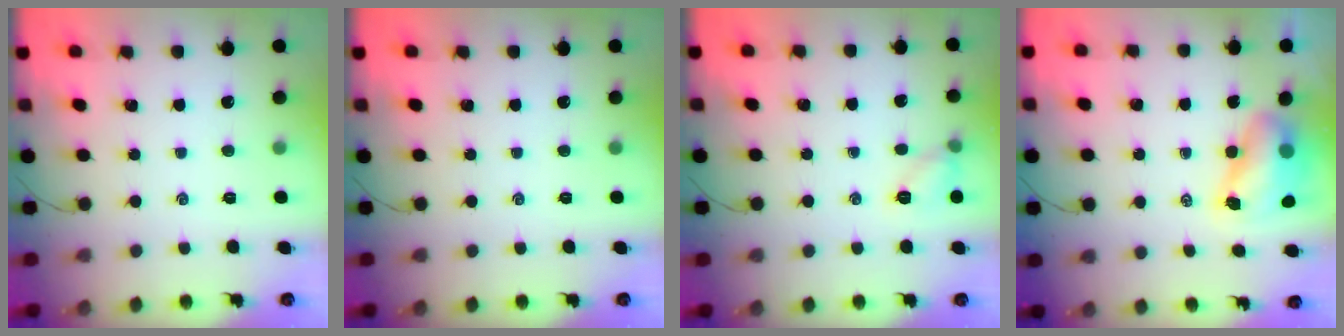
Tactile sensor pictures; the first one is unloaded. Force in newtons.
{"total": 0.0}
{"total": 6.9, "press": 6.8, "slide": 0.8}
{"total": 8.0, "press": 7.9, "slide": 1.4}